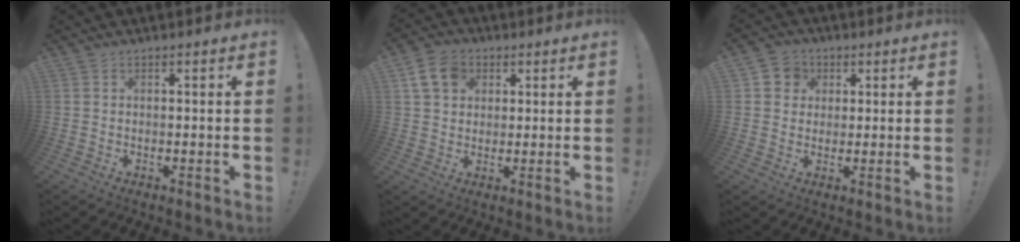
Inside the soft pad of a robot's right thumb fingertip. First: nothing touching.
{"total": 9.0, "force": [3.6, 7.0, 4.3], "torque": [-0.066, -0.004, 0.072]}
{"total": 5.6, "force": [1.1, 5.3, 1.4], "torque": [-0.017, -0.001, 0.022]}